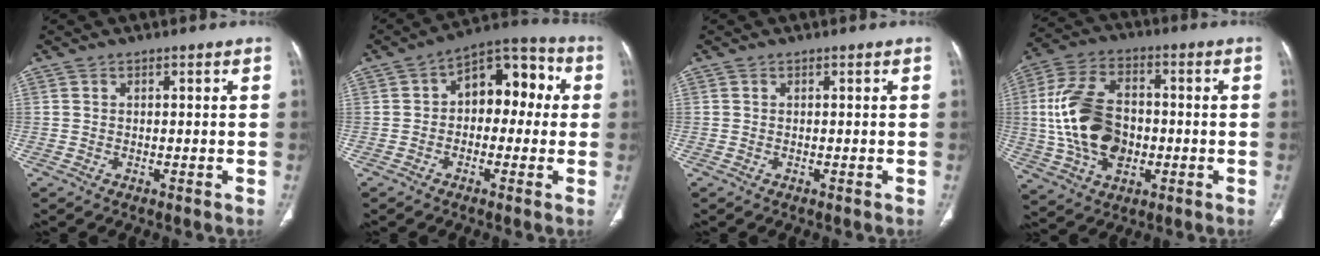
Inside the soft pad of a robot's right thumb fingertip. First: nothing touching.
{"total": 11.6, "force": [1.0, 7.4, 8.9], "torque": [-0.075, 0.041, -0.001]}
{"total": 0.0}
{"total": 17.2, "force": [-1.1, 11.2, 12.9], "torque": [-0.242, 0.017, -0.013]}